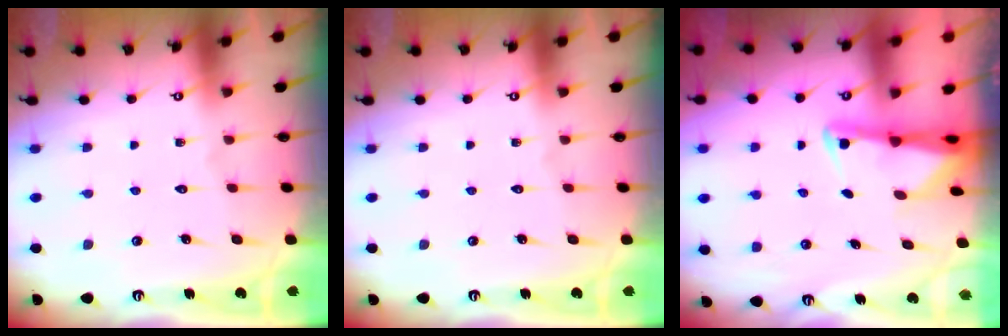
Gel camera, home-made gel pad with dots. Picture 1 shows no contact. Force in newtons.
{"total": 0.0}
{"total": 2.4, "press": 2.3, "slide": 0.5}